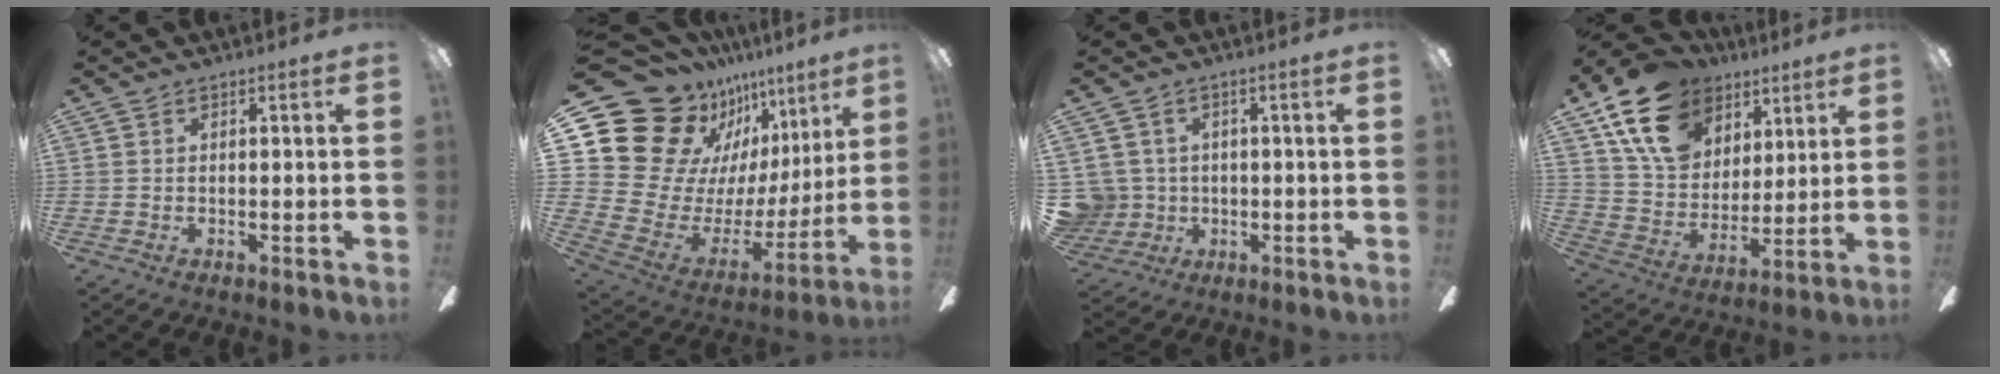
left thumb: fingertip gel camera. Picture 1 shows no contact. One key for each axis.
{"total": 20.8, "fx": 13.9, "fy": 12.7, "fz": 8.8, "tx": -0.182, "ty": -0.112, "tz": 0.276}
{"total": 6.0, "fx": 0.9, "fy": 5.9, "fz": 0.5, "tx": -0.038, "ty": 0.001, "tz": 0.022}
{"total": 18.7, "fx": 10.6, "fy": 13.0, "fz": 8.3, "tx": -0.147, "ty": -0.039, "tz": 0.200}